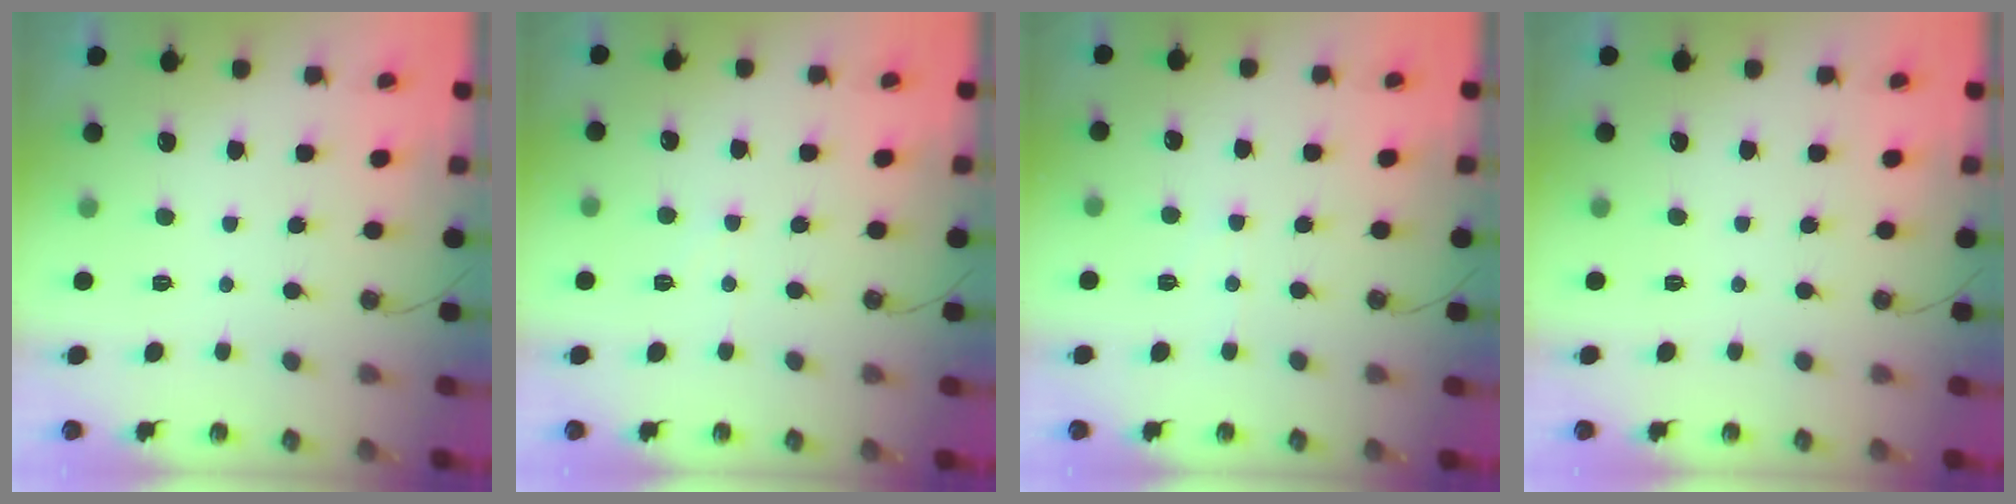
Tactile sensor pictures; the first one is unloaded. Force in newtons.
{"total": 5.3, "press": 5.3, "slide": 0.8}
{"total": 3.6, "press": 3.5, "slide": 0.6}
{"total": 0.0}